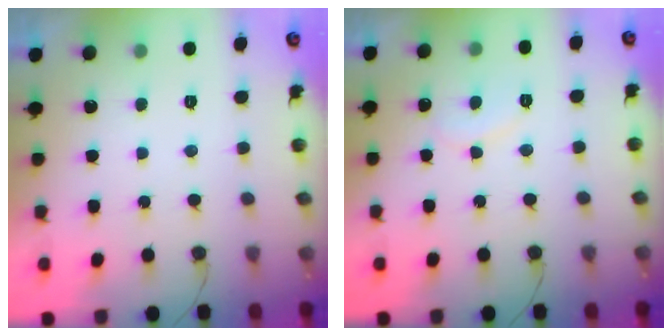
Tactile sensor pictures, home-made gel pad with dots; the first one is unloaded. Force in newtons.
{"total": 6.9, "press": 6.9, "slide": 0.6}